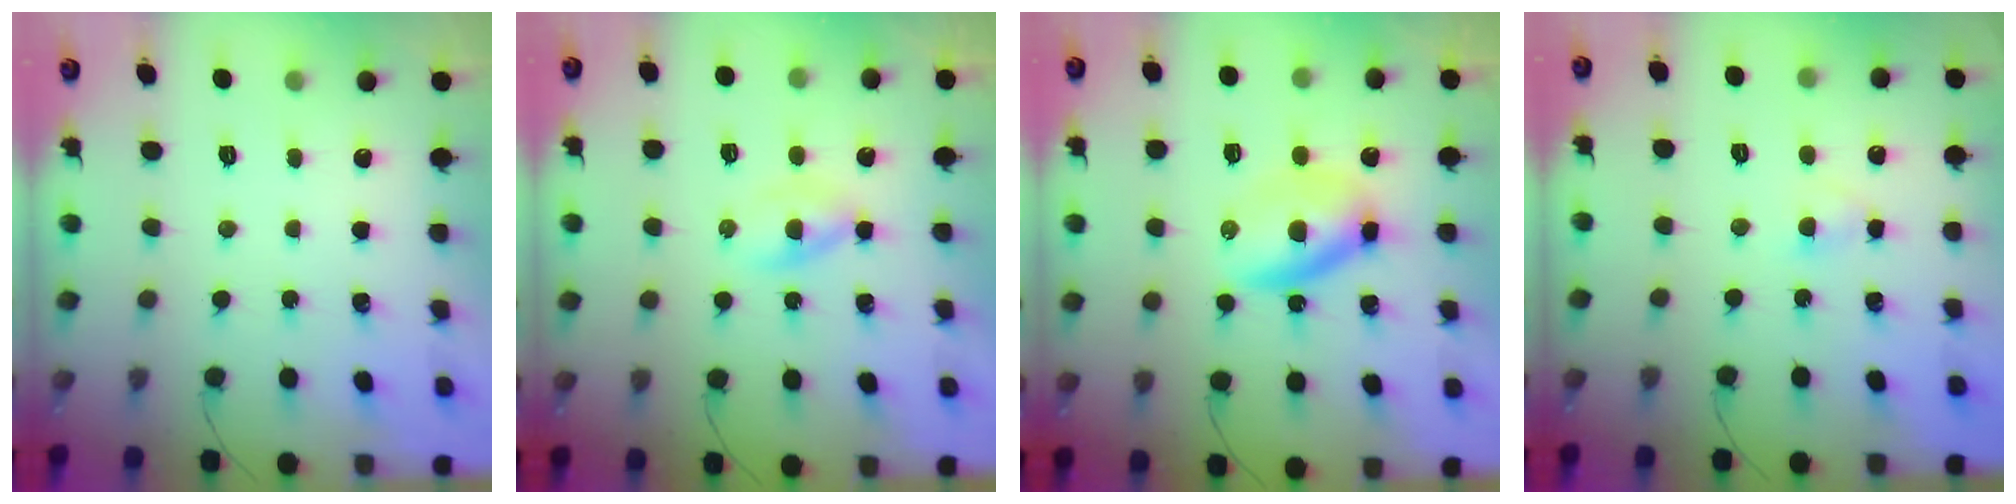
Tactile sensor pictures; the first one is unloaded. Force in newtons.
{"total": 2.1, "press": 1.7, "slide": 1.2}
{"total": 5.8, "press": 5.8, "slide": 0.7}
{"total": 2.4, "press": 2.3, "slide": 0.9}